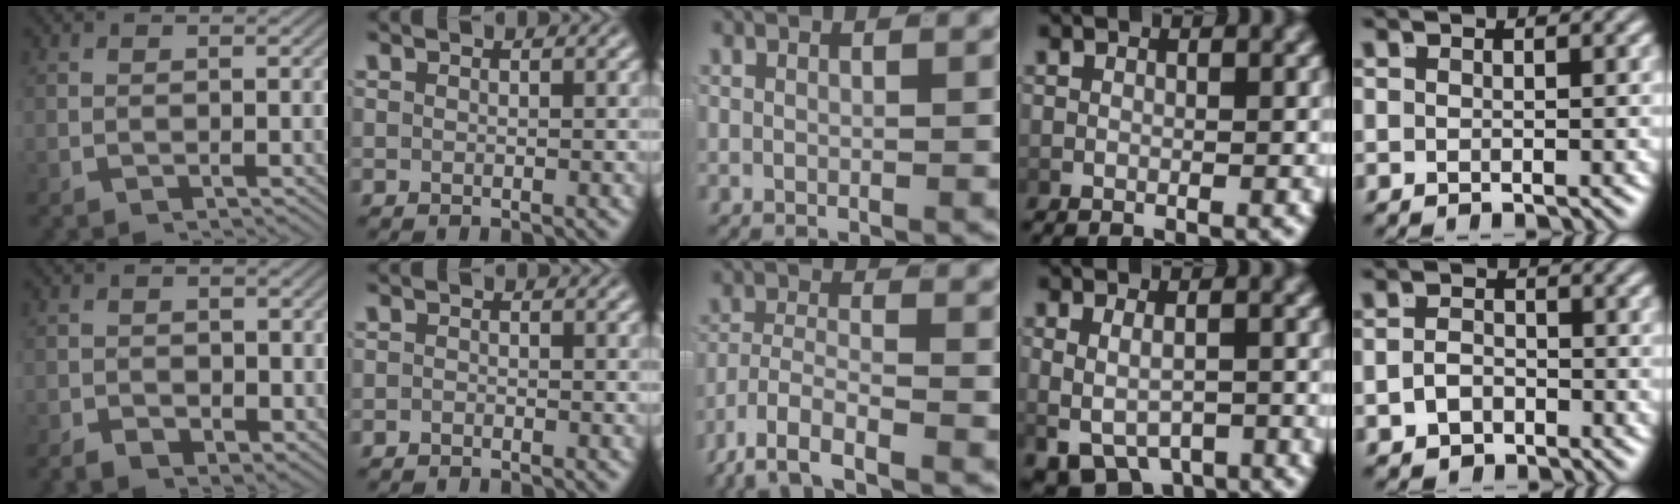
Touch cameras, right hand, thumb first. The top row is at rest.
{"thumb": {"total": 2.7, "force": [-0.6, 2.0, 1.7], "torque": [-0.022, -0.013, -0.009]}, "index": {"total": 1.0, "force": [-0.8, -0.6, -0.3], "torque": [0.007, -0.008, -0.011]}, "middle": {"total": 5.7, "force": [-4.2, 1.9, 3.3], "torque": [-0.067, -0.016, -0.067]}, "ring": {"total": 5.5, "force": [-2.7, 3.9, 2.8], "torque": [-0.060, -0.030, -0.031]}, "little": {"total": 2.0, "force": [-1.5, 1.3, 0.5], "torque": [-0.015, -0.019, -0.016]}}